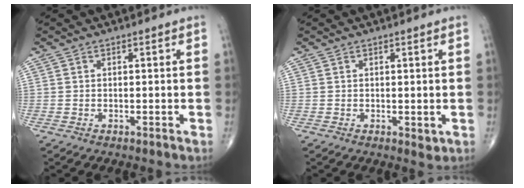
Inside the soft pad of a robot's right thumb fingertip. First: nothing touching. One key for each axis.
{"total": 1.5, "fx": 0.1, "fy": 0.7, "fz": 1.3, "tx": -0.018, "ty": -0.007, "tz": 0.003}